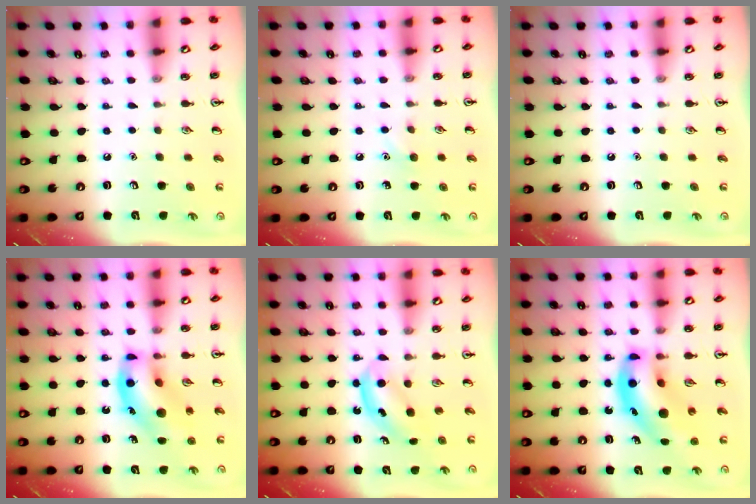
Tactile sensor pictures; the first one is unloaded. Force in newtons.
{"total": 5.2, "press": 5.0, "slide": 1.5}
{"total": 0.0}
{"total": 15.9, "press": 15.4, "slide": 3.6}
{"total": 5.2, "press": 5.2, "slide": 0.6}
{"total": 14.0, "press": 13.4, "slide": 3.8}